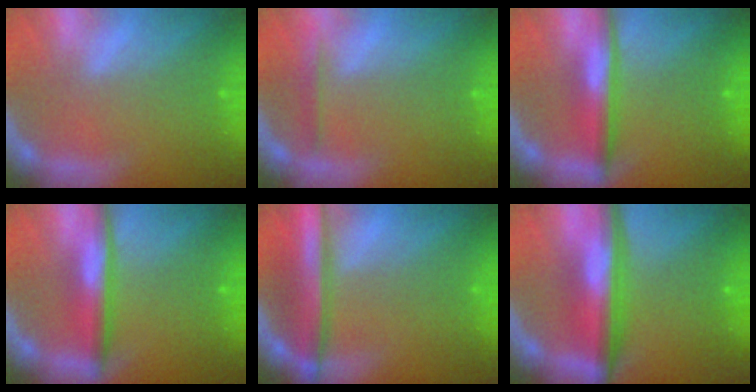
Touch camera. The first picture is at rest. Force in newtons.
{"total": 1.4}
{"total": 4.5}
{"total": 4.5}
{"total": 5.5}
{"total": 7.1}